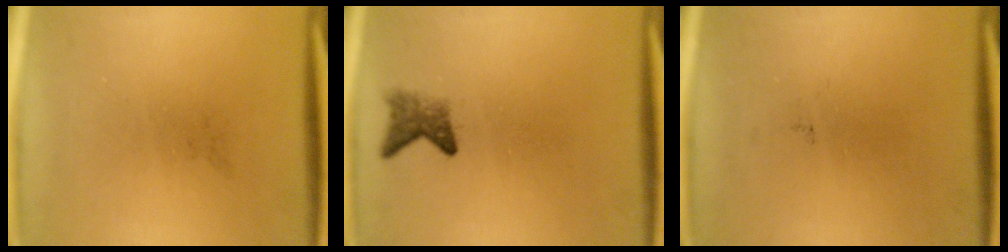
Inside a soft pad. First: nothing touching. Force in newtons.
{"total": 2.4}
{"total": 0.0}